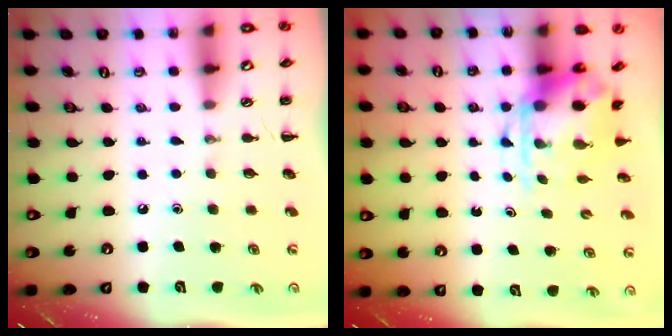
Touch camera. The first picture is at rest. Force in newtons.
{"total": 4.7, "press": 4.6, "slide": 0.4}